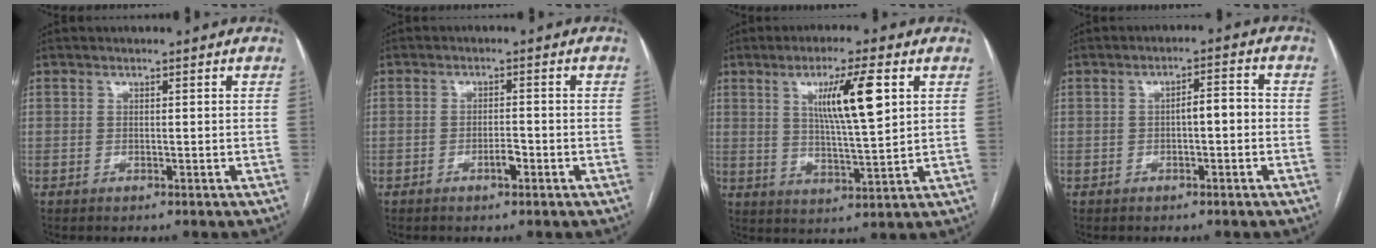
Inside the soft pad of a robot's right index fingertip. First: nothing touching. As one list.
[{"total": 2.1, "force": [-1.1, 0.7, 1.7], "torque": [-0.028, 0.002, -0.018]}, {"total": 9.8, "force": [3.4, 0.7, 9.2], "torque": [-0.157, -0.002, 0.059]}, {"total": 3.5, "force": [-0.4, 1.1, 3.3], "torque": [-0.052, 0.018, -0.005]}]